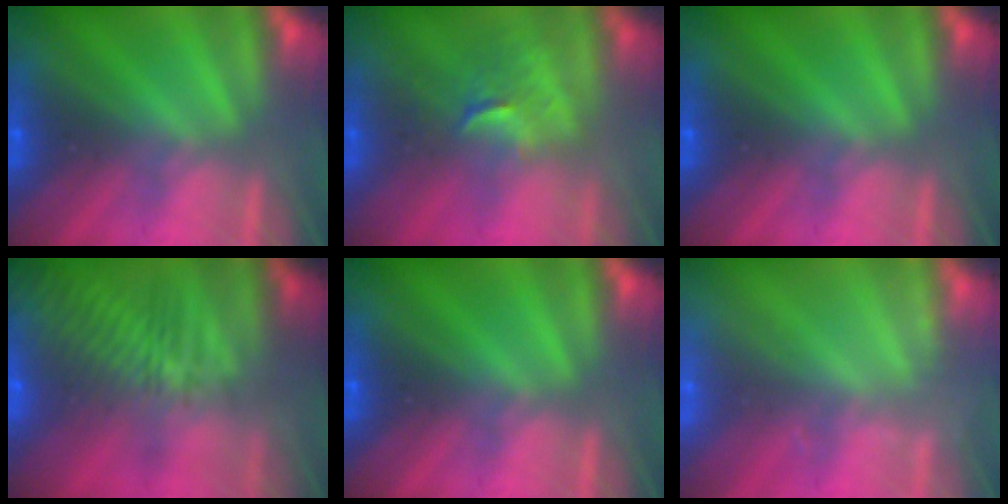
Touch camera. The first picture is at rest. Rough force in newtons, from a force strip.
{"total": 2.6}
{"total": 0.0}
{"total": 7.3}
{"total": 0.0}
{"total": 2.3}